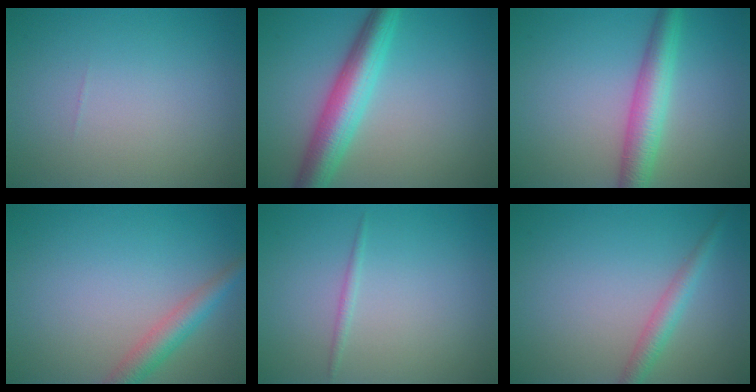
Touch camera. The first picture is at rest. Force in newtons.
{"total": 5.8, "press": 5.8, "slide": 0.3}
{"total": 4.5, "press": 4.5, "slide": 0.1}
{"total": 3.1, "press": 3.1, "slide": 0.2}
{"total": 0.7, "press": 0.7, "slide": 0.0}
{"total": 2.2, "press": 2.2, "slide": 0.1}